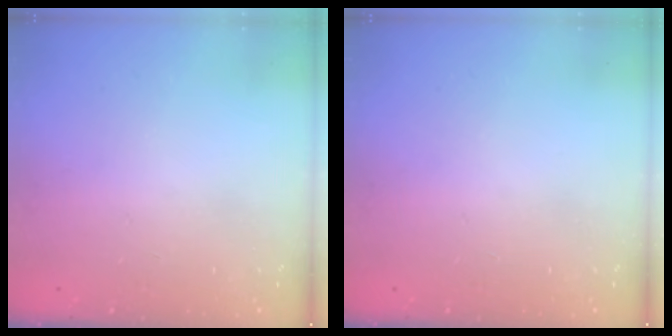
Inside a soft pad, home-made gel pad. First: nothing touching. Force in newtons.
{"total": 0.0}